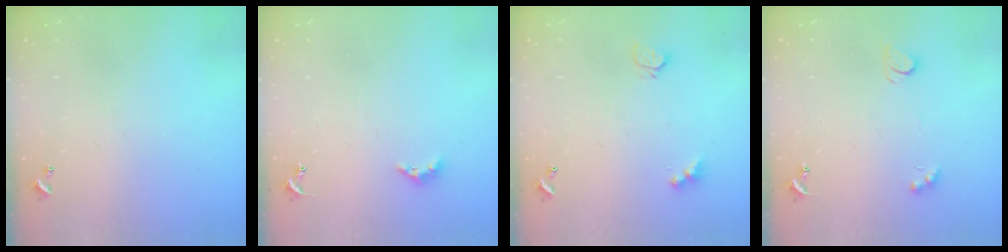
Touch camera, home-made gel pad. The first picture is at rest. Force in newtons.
{"total": 2.9, "press": 2.9, "slide": 0.6}
{"total": 3.7, "press": 3.7, "slide": 0.5}
{"total": 4.4, "press": 4.3, "slide": 0.7}